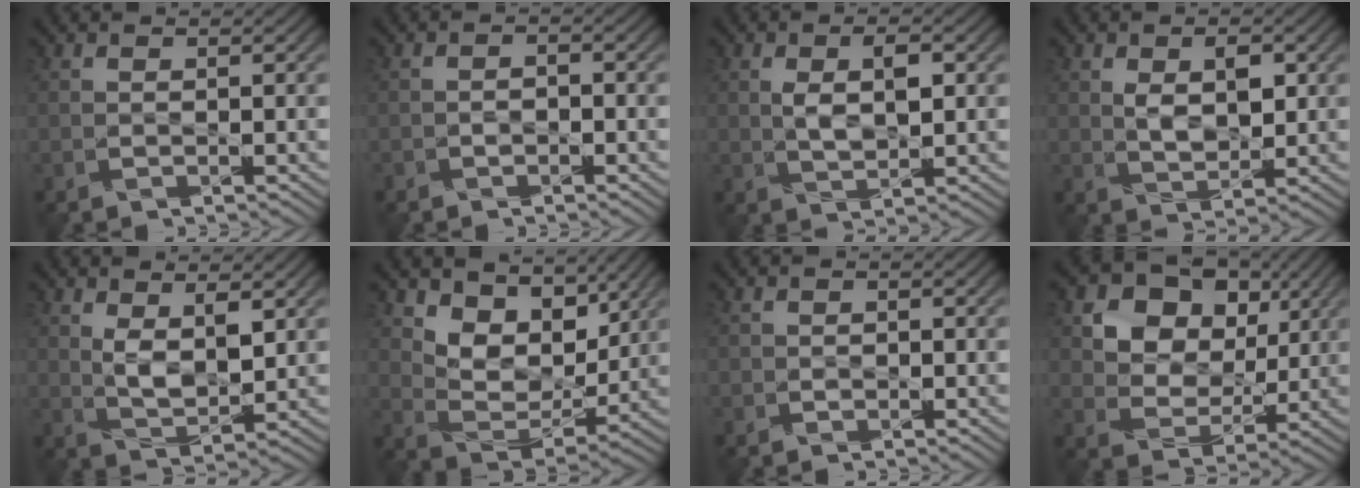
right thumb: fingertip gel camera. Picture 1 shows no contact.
{"total": 1.5, "force": [-0.9, 0.9, 0.7], "torque": [-0.013, 0.002, -0.019]}
{"total": 4.4, "force": [0.8, 2.2, 3.7], "torque": [-0.077, -0.003, 0.015]}
{"total": 4.5, "force": [1.0, 2.7, 3.5], "torque": [-0.066, -0.005, 0.021]}
{"total": 4.8, "force": [1.6, 2.3, 3.9], "torque": [-0.084, -0.008, 0.035]}
{"total": 8.3, "force": [5.0, 5.2, 4.1], "torque": [-0.089, -0.016, 0.084]}
{"total": 1.0, "force": [-0.4, 0.8, 0.3], "torque": [-0.003, -0.004, -0.008]}
{"total": 11.1, "force": [5.0, 8.3, 5.4], "torque": [-0.129, 0.001, 0.094]}